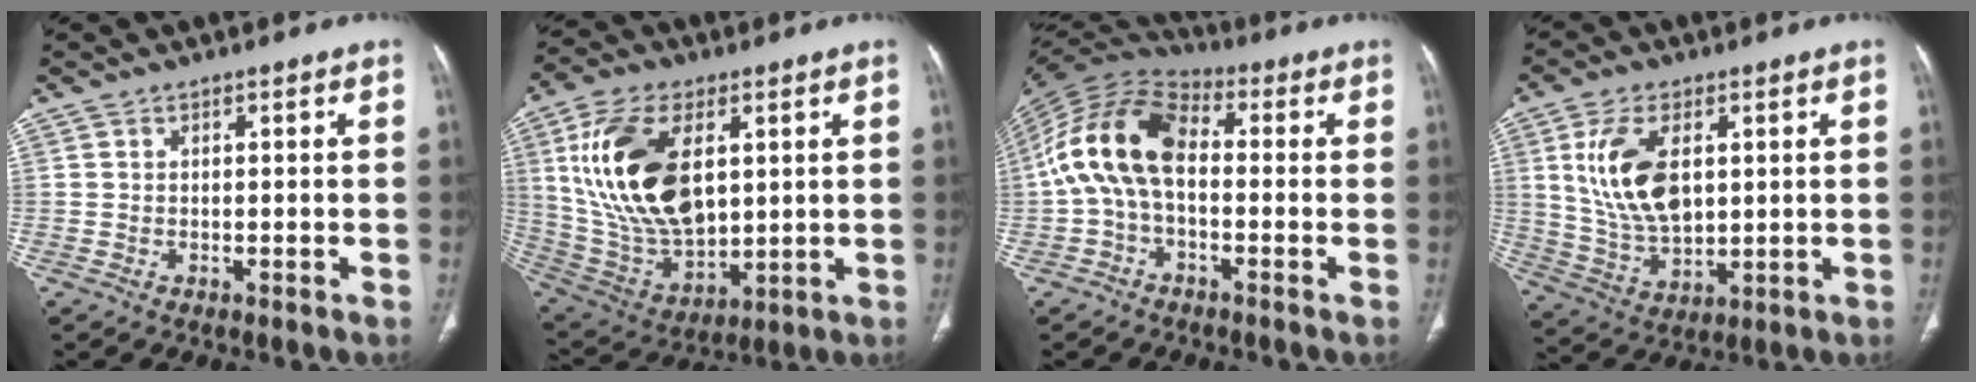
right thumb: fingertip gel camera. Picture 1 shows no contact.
{"total": 21.8, "force": [5.0, 12.5, 17.1], "torque": [-0.316, -0.019, 0.105]}
{"total": 14.0, "force": [-0.3, 8.0, 11.5], "torque": [-0.217, 0.037, -0.020]}
{"total": 13.3, "force": [3.2, 7.5, 10.5], "torque": [-0.198, -0.014, 0.072]}